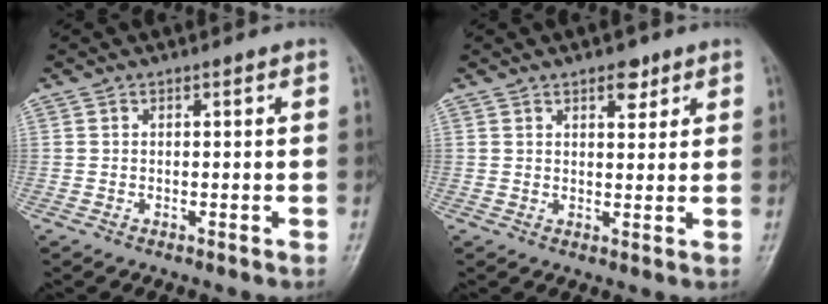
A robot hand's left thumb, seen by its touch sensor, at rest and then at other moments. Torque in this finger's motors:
{"motor_torque": [-0.05, 0.12, 0.04, -0.17, 0.08]}